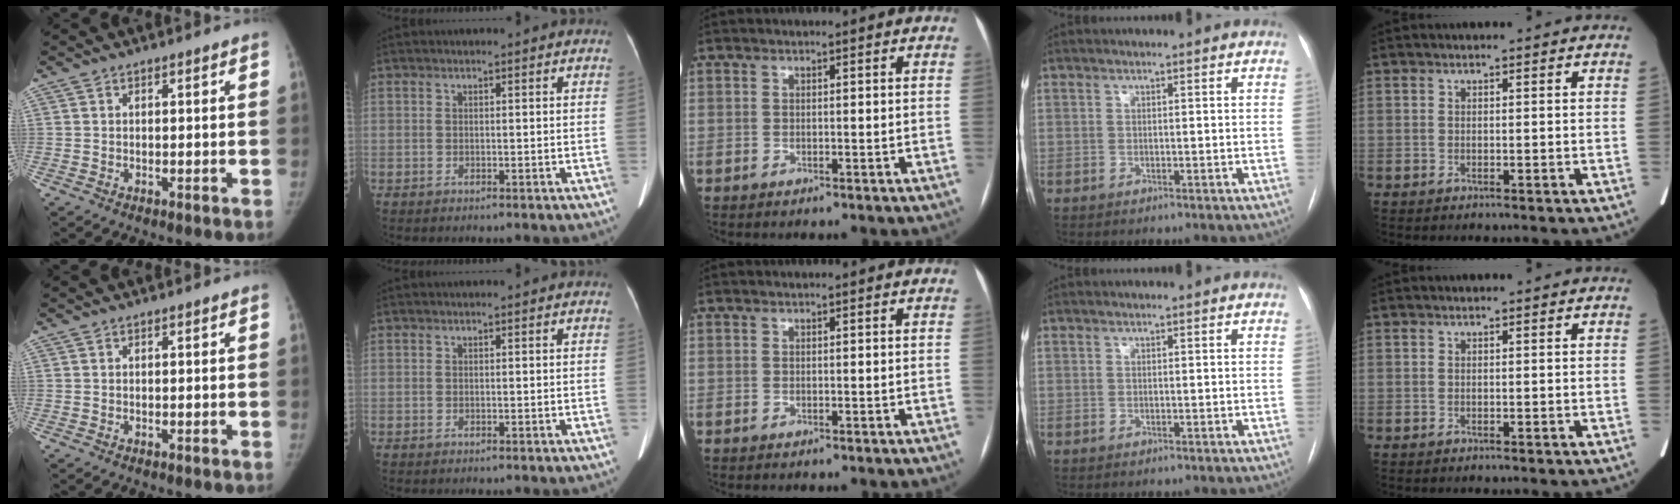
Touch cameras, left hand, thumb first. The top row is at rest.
{}